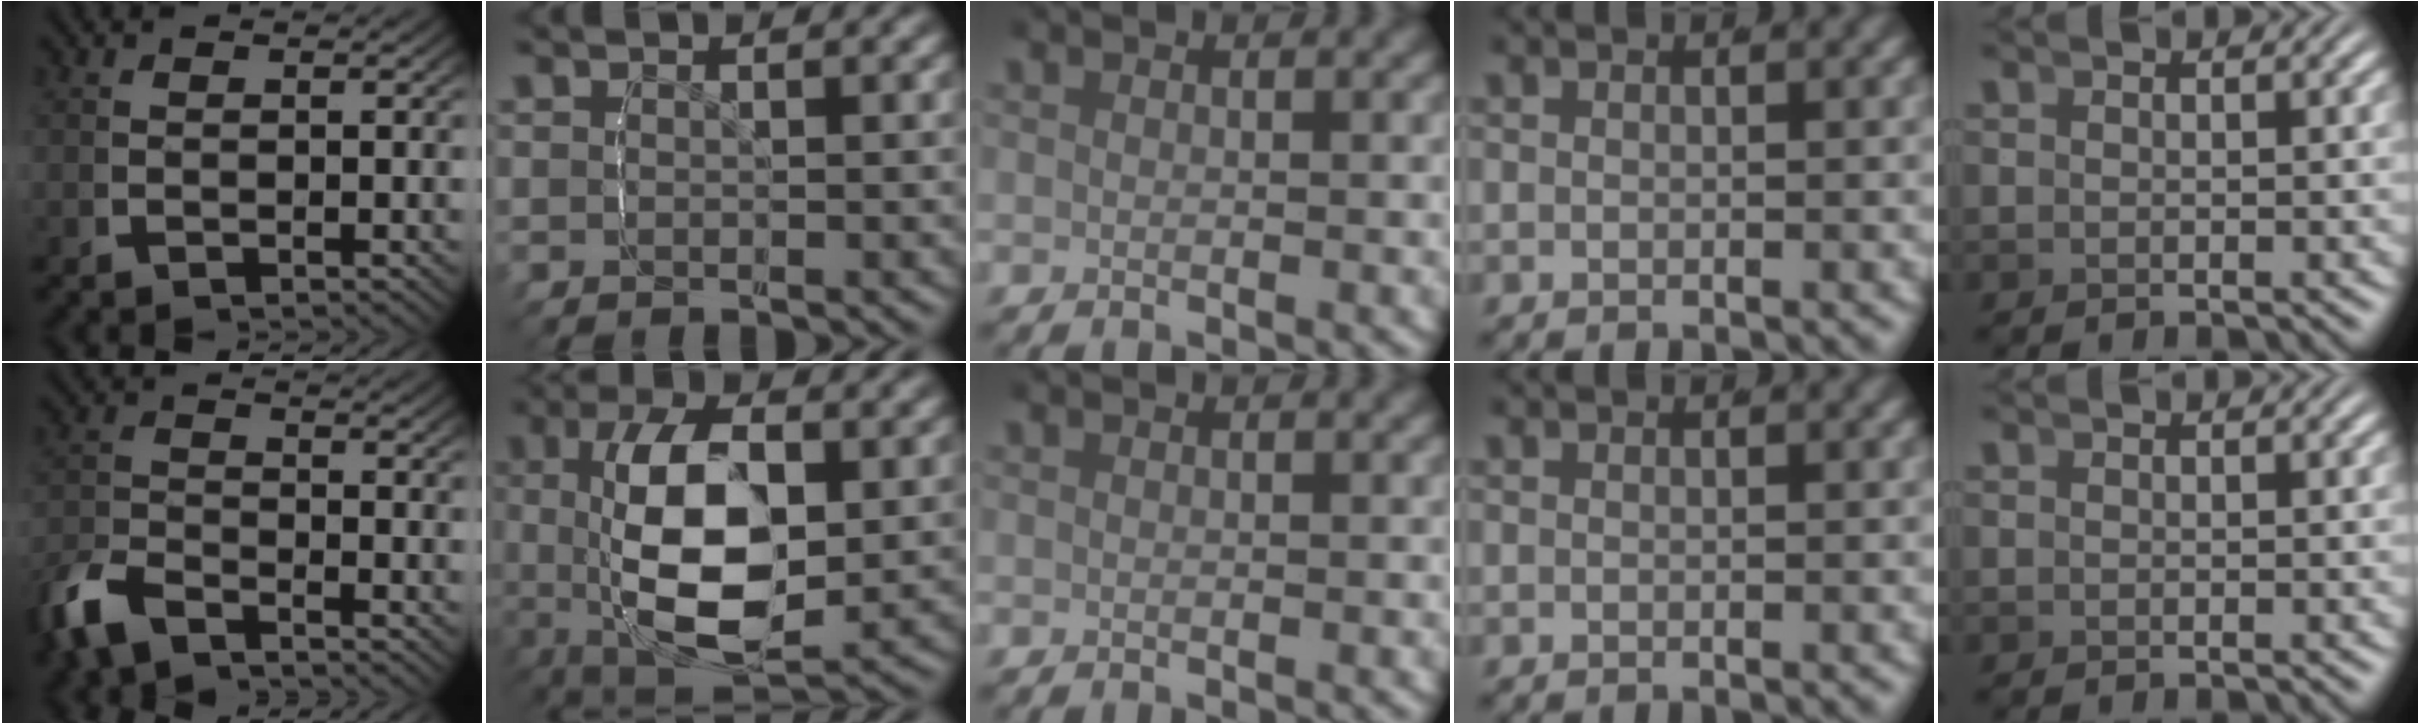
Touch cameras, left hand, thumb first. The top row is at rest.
{"thumb": {"total": 3.8, "force": [-3.2, 1.6, 1.4], "torque": [-0.031, -0.008, -0.060]}, "index": {"total": 9.0, "force": [-2.3, 6.8, 5.5], "torque": [-0.161, -0.034, -0.031]}}